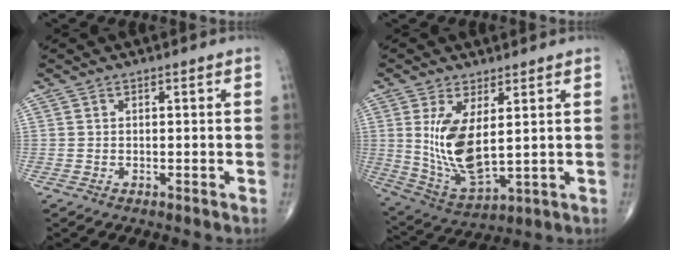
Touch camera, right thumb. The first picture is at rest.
{"total": 12.1, "force": [2.2, 5.1, 10.7], "torque": [-0.210, -0.028, 0.061]}